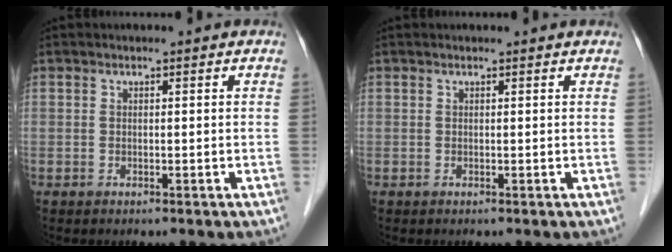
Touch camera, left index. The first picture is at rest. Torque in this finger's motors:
{"motor_torque": [0.15, -0.11, 0.02, 0.01]}